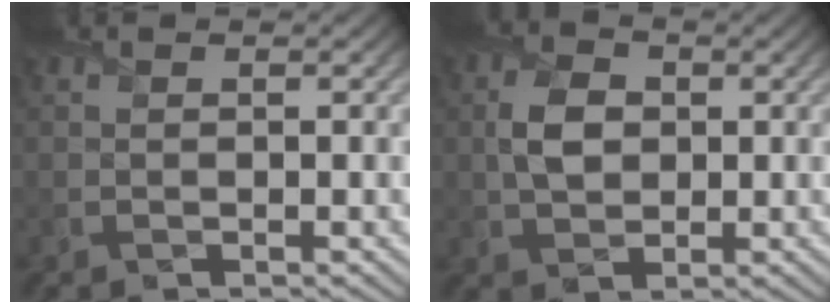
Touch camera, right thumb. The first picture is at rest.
{"total": 4.6, "force": [0.5, 3.3, 3.2], "torque": [-0.073, 0.000, 0.005]}